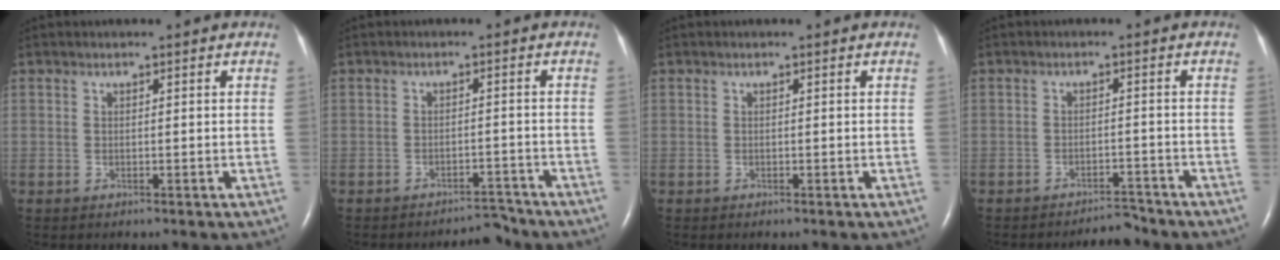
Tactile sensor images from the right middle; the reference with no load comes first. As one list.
[{"total": 3.4, "force": [-3.4, 0.3, -0.1], "torque": [0.006, -0.003, -0.049]}, {"total": 0.0}, {"total": 3.1, "force": [-3.1, 0.2, 0.0], "torque": [0.001, -0.008, -0.047]}]